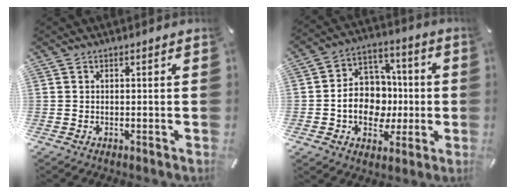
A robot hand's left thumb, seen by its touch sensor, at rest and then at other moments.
{"total": 12.7, "force": [-1.7, 10.9, 6.4], "torque": [-0.113, 0.017, -0.022]}